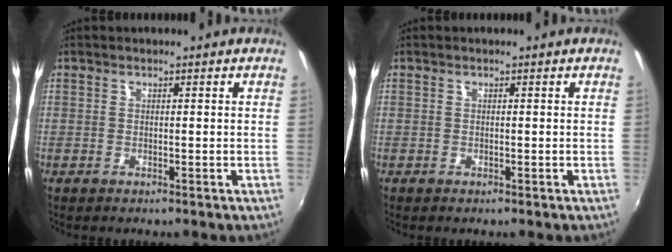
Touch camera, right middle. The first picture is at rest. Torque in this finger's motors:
{"motor_torque": [0.10, -0.10, -0.02, 0.00]}